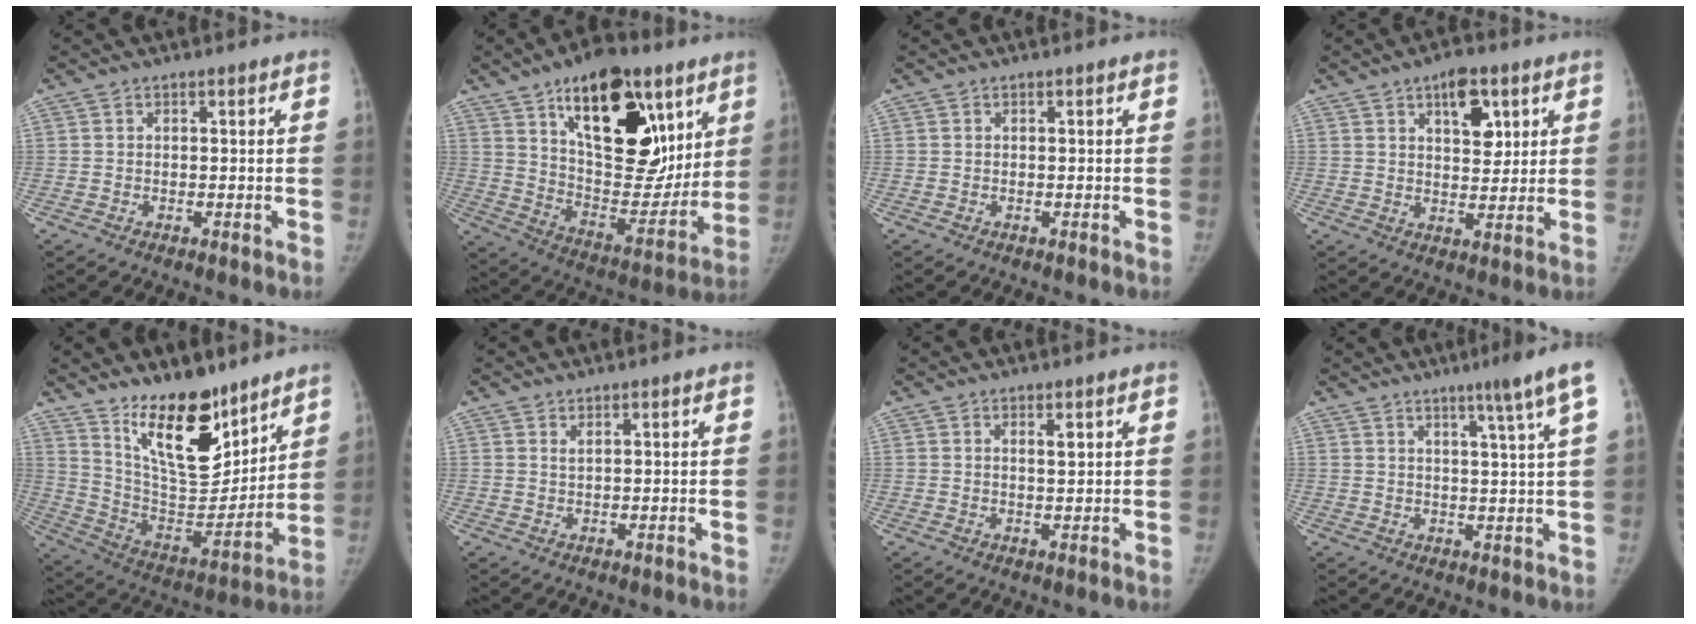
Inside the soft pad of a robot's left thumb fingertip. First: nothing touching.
{"total": 27.6, "force": [13.1, 14.0, 19.9], "torque": [-0.252, -0.040, 0.214]}
{"total": 0.0}
{"total": 8.3, "force": [4.0, 4.4, 5.8], "torque": [-0.055, -0.019, 0.059]}
{"total": 19.4, "force": [13.3, 7.8, 11.8], "torque": [-0.139, -0.100, 0.239]}
{"total": 0.8, "force": [0.6, 0.0, 0.5], "torque": [-0.010, -0.003, 0.012]}
{"total": 1.7, "force": [0.9, 0.4, 1.5], "torque": [-0.020, -0.006, 0.016]}
{"total": 7.7, "force": [4.6, -0.7, 6.2], "torque": [-0.083, -0.018, 0.060]}